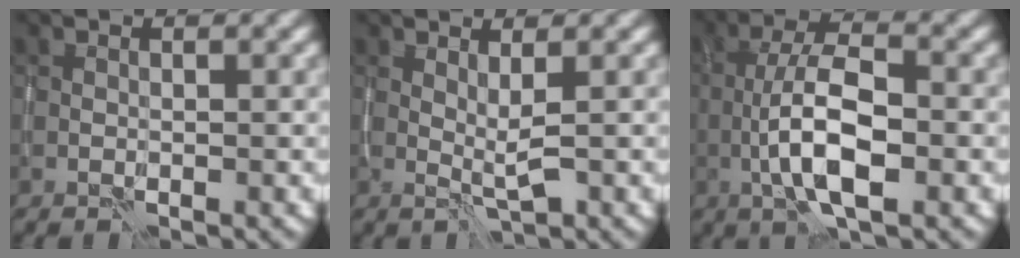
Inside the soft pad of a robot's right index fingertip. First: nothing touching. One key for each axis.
{"total": 1.6, "fx": 0.7, "fy": 0.1, "fz": 1.5, "tx": -0.031, "ty": -0.005, "tz": 0.014}
{"total": 6.5, "fx": -1.8, "fy": 2.2, "fz": 5.9, "tx": -0.109, "ty": 0.013, "tz": -0.039}